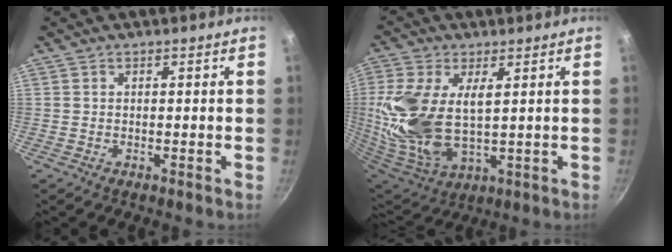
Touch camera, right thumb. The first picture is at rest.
{"total": 17.9, "force": [1.9, 9.3, 15.2], "torque": [-0.339, -0.014, 0.052]}